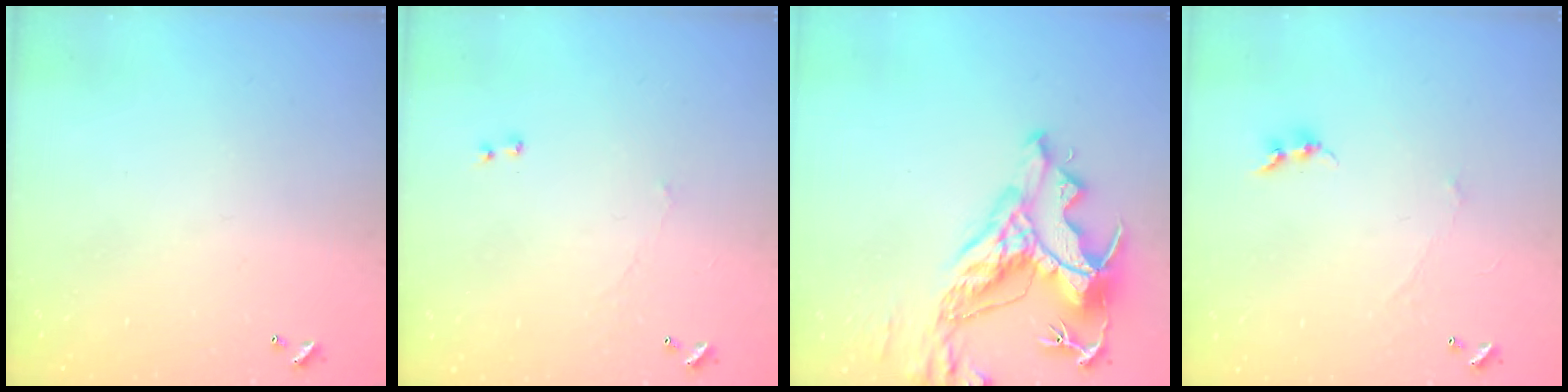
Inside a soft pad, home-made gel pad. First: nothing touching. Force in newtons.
{"total": 0.7, "press": 0.0, "slide": 0.7}
{"total": 14.0, "press": 13.8, "slide": 2.1}
{"total": 0.0}